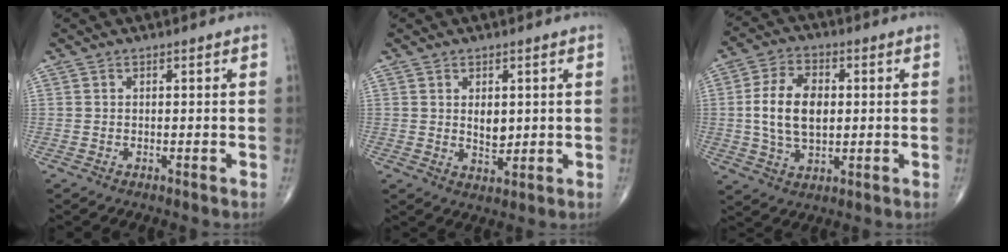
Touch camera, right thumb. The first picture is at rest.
{"total": 4.1, "force": [0.7, 2.5, 3.2], "torque": [-0.037, -0.011, 0.017]}
{"total": 11.4, "force": [0.6, 7.0, 9.0], "torque": [-0.159, 0.004, 0.014]}